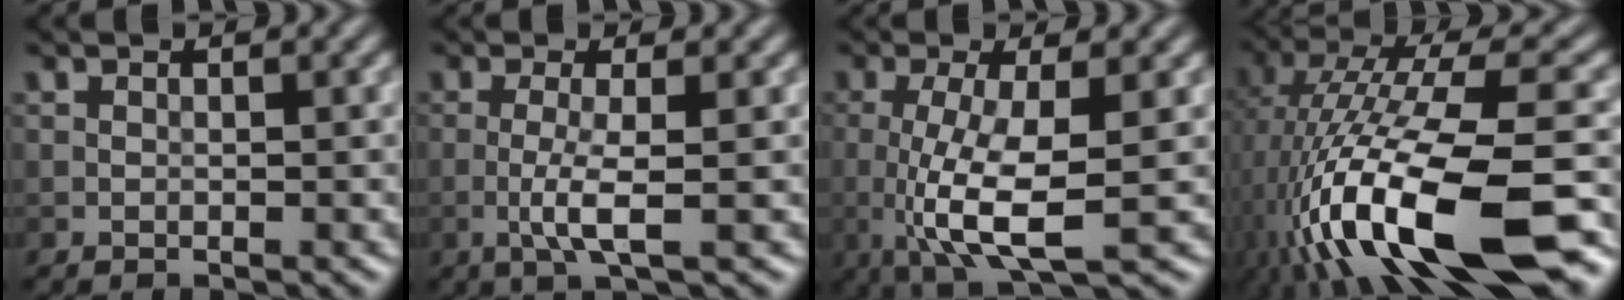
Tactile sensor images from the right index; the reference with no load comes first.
{"total": 3.0, "force": [-0.8, 0.3, 2.9], "torque": [-0.061, -0.002, -0.022]}
{"total": 6.6, "force": [-0.7, 1.8, 6.3], "torque": [-0.127, -0.014, -0.008]}
{"total": 16.3, "force": [-6.2, 5.2, 14.1], "torque": [-0.251, 0.015, -0.103]}